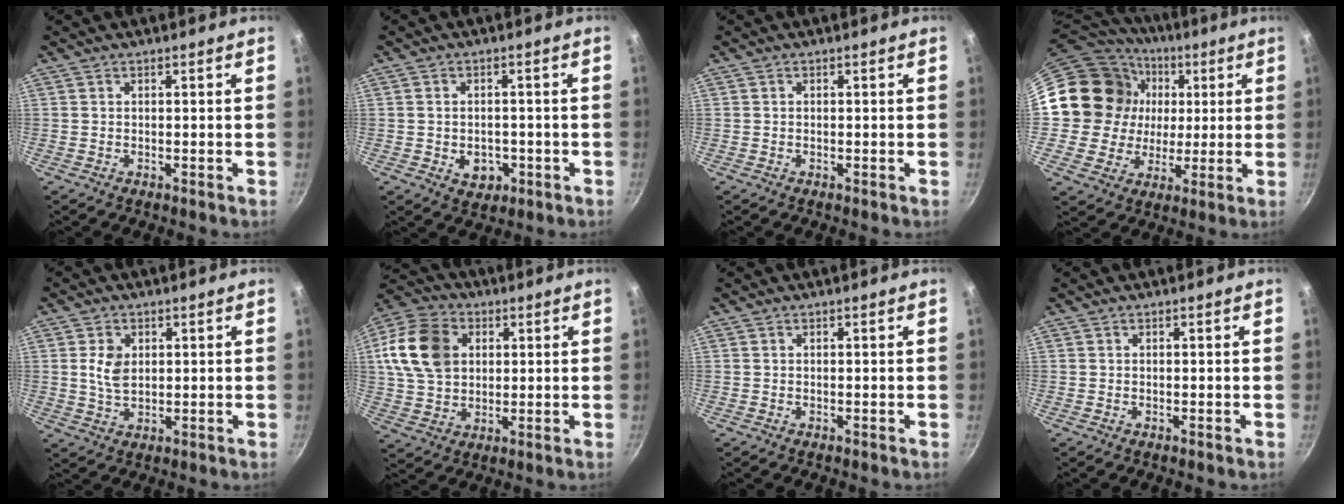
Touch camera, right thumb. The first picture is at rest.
{"total": 5.2, "force": [-1.5, 4.0, 3.0], "torque": [-0.032, 0.009, -0.011]}
{"total": 0.0}
{"total": 18.6, "force": [3.3, 17.1, 6.5], "torque": [-0.101, 0.011, 0.059]}
{"total": 5.6, "force": [1.1, 3.8, 3.9], "torque": [-0.064, -0.007, 0.022]}
{"total": 15.3, "force": [3.5, 11.6, 9.4], "torque": [-0.157, 0.009, 0.058]}
{"total": 0.0}
{"total": 0.0}